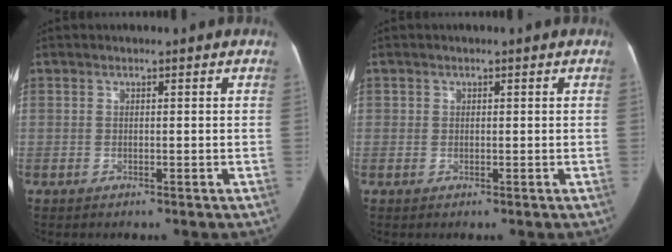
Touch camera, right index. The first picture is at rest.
{"total": 0.7, "force": [0.1, 0.7, -0.2], "torque": [0.013, 0.001, -0.002]}